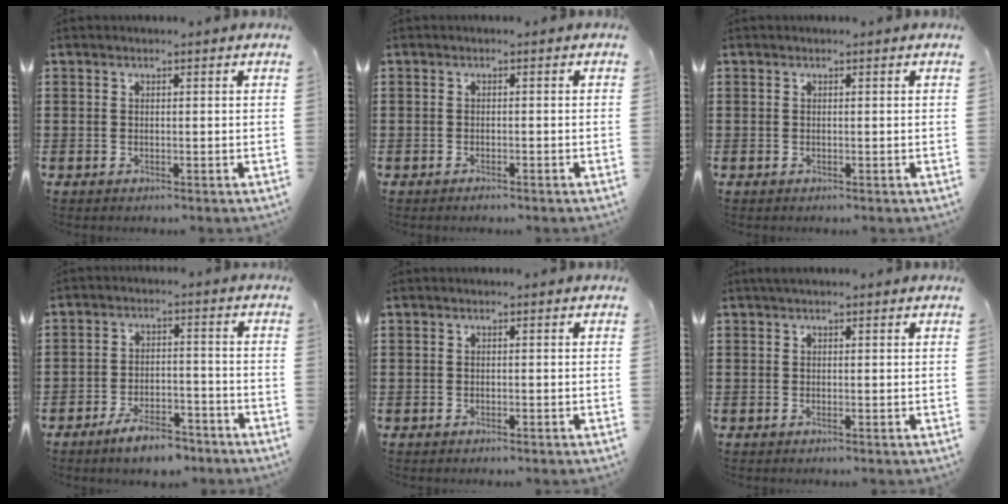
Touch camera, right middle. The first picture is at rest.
{"total": 0.8, "force": [-0.7, 0.1, 0.3], "torque": [-0.009, -0.005, -0.013]}
{"total": 0.0}
{"total": 6.1, "force": [-5.4, 1.5, 2.4], "torque": [-0.042, 0.009, -0.101]}
{"total": 0.5, "force": [-0.4, 0.1, 0.2], "torque": [-0.006, -0.003, -0.008]}
{"total": 0.8, "force": [0.2, -0.1, 0.8], "torque": [-0.014, 0.001, 0.002]}